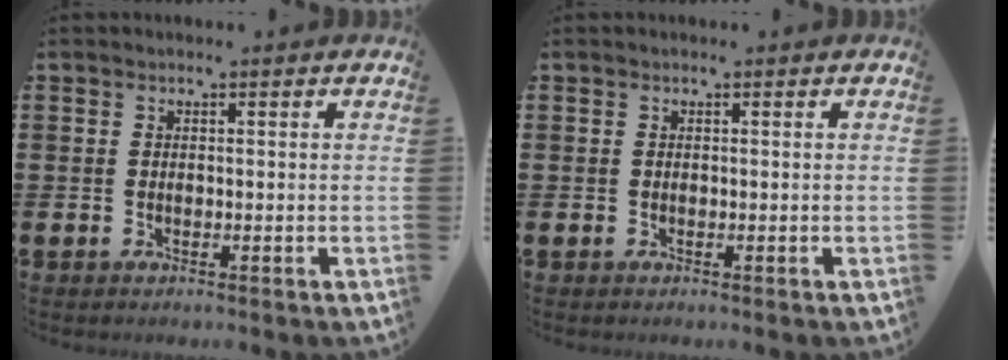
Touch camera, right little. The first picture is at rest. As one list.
[{"total": 0.0}]